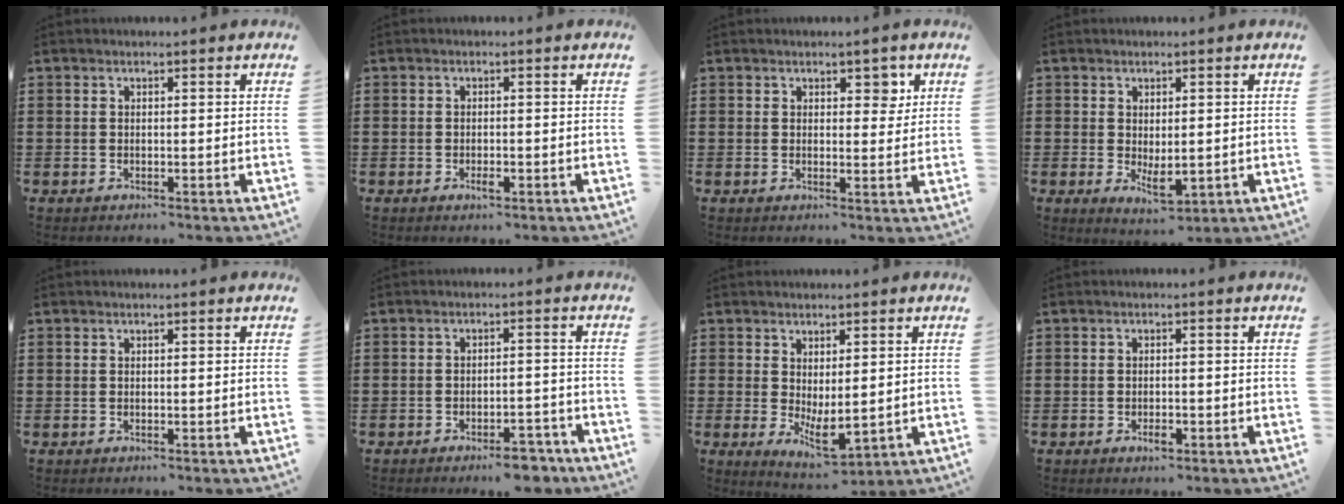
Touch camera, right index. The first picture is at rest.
{"total": 1.5, "force": [-0.6, 0.4, 1.2], "torque": [-0.024, -0.003, -0.011]}
{"total": 3.2, "force": [1.9, 1.8, 1.9], "torque": [-0.019, 0.001, 0.027]}
{"total": 3.4, "force": [-0.2, 1.8, 2.9], "torque": [-0.045, 0.002, -0.003]}
{"total": 0.0}
{"total": 4.5, "force": [-4.0, 0.8, 2.0], "torque": [-0.030, 0.004, -0.073]}
{"total": 4.2, "force": [-0.2, 1.9, 3.7], "torque": [-0.064, 0.004, 0.002]}
{"total": 1.6, "force": [-0.8, 0.6, 1.3], "torque": [-0.026, -0.001, -0.014]}